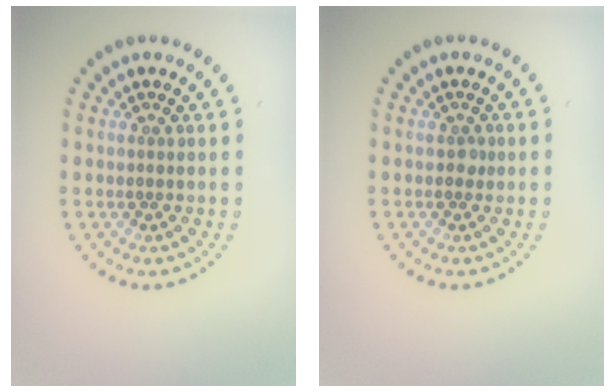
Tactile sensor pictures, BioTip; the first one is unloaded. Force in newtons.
{"total": 0.6, "press": 0.6, "slide": 0.3}